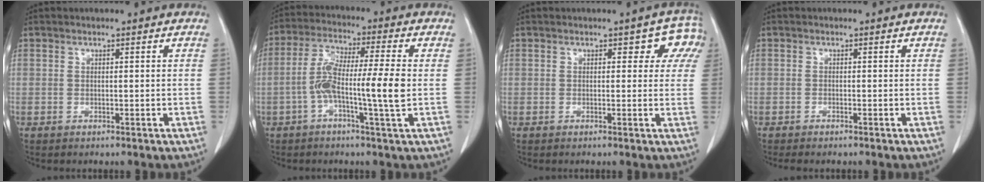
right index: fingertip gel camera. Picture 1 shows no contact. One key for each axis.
{"total": 10.5, "fx": -1.7, "fy": 0.3, "fz": 10.4, "tx": -0.198, "ty": 0.013, "tz": -0.040}
{"total": 4.0, "fx": 1.9, "fy": 2.8, "fz": 2.2, "tx": -0.004, "ty": 0.007, "tz": 0.004}
{"total": 1.7, "fx": -1.5, "fy": 0.1, "fz": 0.8, "tx": -0.012, "ty": -0.002, "tz": -0.019}